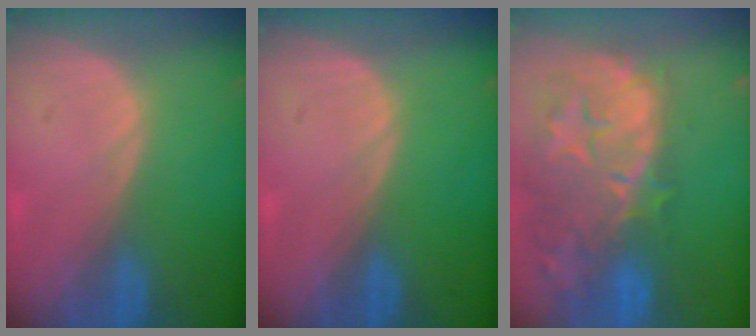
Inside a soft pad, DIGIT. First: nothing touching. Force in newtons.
{"total": 0.0}
{"total": 14.6, "press": 11.7, "slide": 8.7}